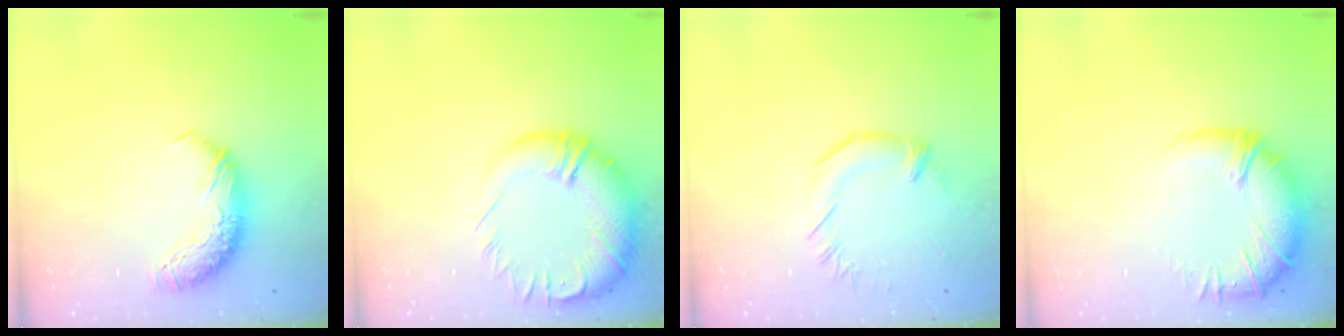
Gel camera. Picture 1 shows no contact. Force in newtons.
{"total": 6.3, "press": 4.5, "slide": 4.4}
{"total": 2.0, "press": 1.9, "slide": 0.7}
{"total": 2.9, "press": 0.7, "slide": 2.8}